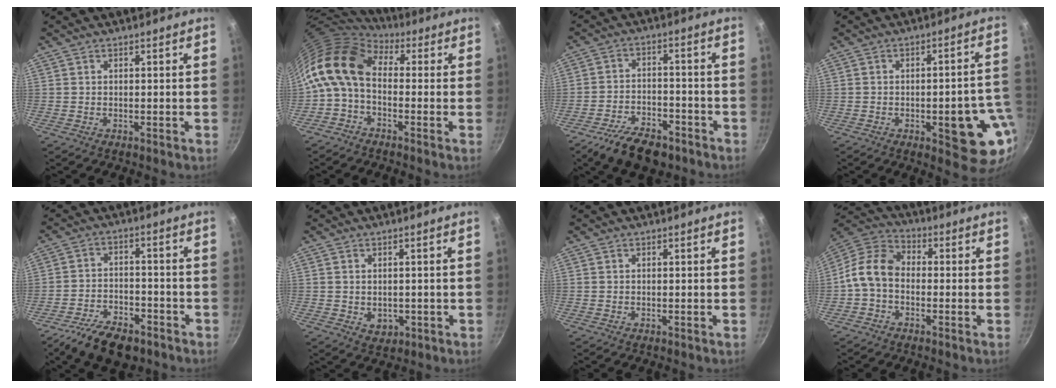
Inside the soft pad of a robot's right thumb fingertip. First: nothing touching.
{"total": 11.9, "force": [0.2, 7.9, 9.0], "torque": [-0.165, 0.024, -0.019]}
{"total": 11.3, "force": [-7.7, 5.5, 6.2], "torque": [-0.096, 0.045, -0.127]}
{"total": 13.8, "force": [-3.8, 5.4, 12.1], "torque": [-0.102, 0.025, -0.046]}
{"total": 11.6, "force": [-7.8, 5.7, 6.4], "torque": [-0.101, 0.042, -0.132]}
{"total": 3.2, "force": [-0.3, 2.6, 1.9], "torque": [-0.022, -0.003, 0.003]}
{"total": 0.0}
{"total": 9.1, "force": [-1.7, 6.6, 6.1], "torque": [-0.105, 0.037, -0.055]}